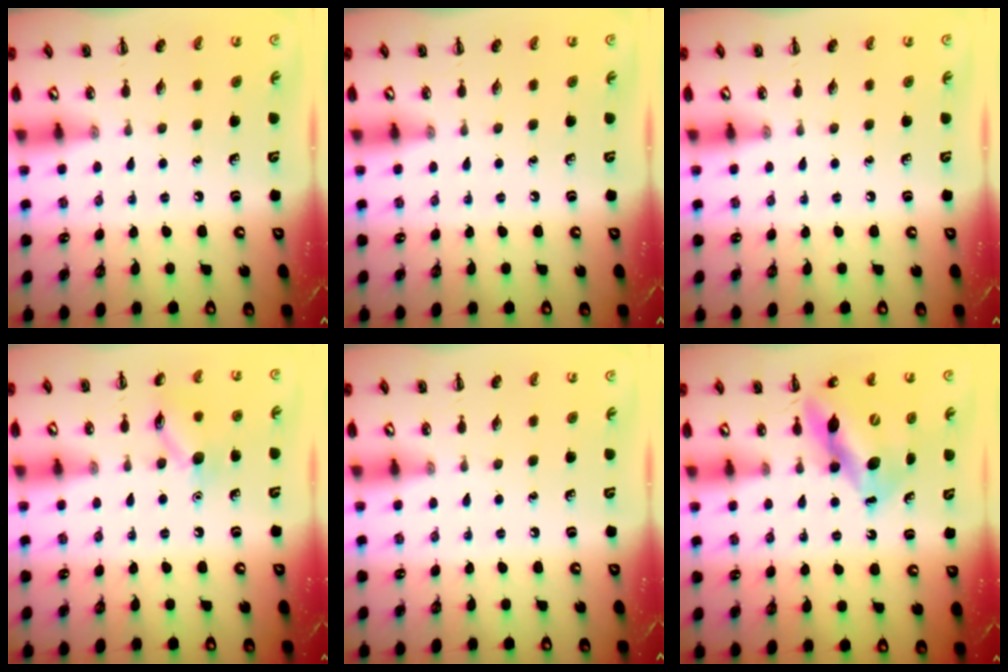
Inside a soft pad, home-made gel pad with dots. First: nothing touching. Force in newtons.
{"total": 0.0}
{"total": 0.0}
{"total": 9.4, "press": 9.4, "slide": 0.5}
{"total": 0.0}
{"total": 11.4, "press": 11.0, "slide": 3.0}